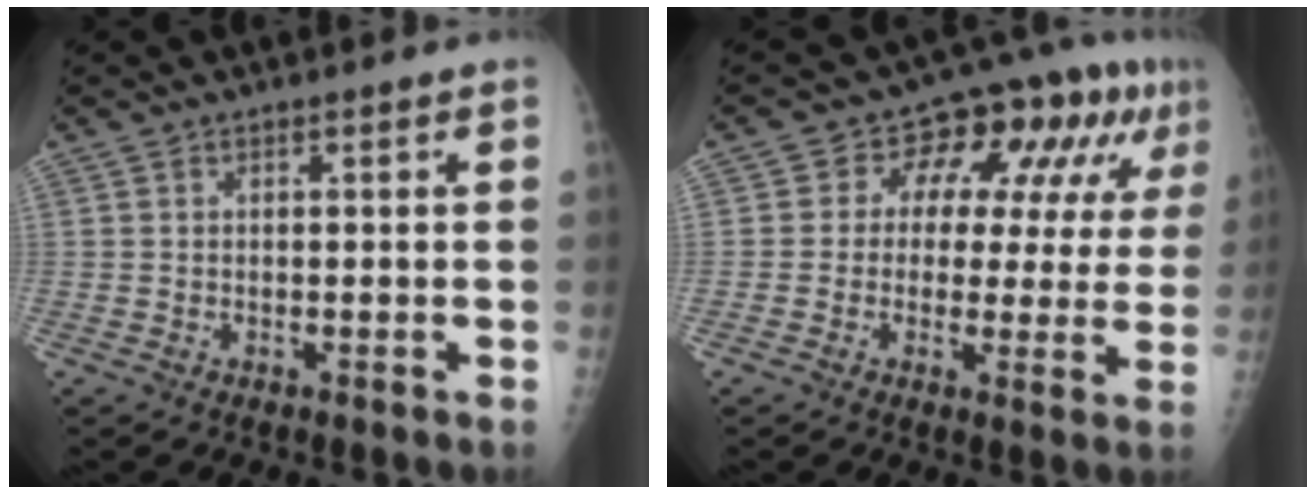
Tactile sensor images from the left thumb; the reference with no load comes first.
{"total": 13.9, "force": [4.5, 7.9, 10.5], "torque": [-0.095, 0.022, 0.054]}